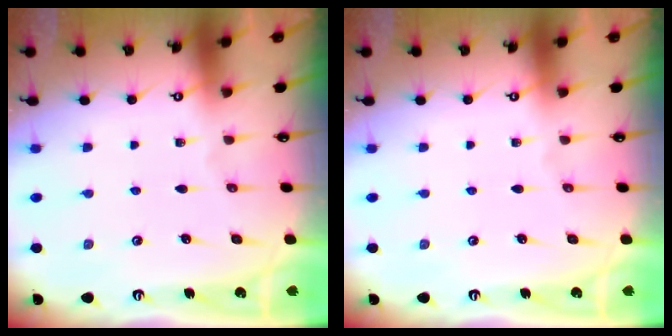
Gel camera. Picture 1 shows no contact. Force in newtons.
{"total": 0.0}